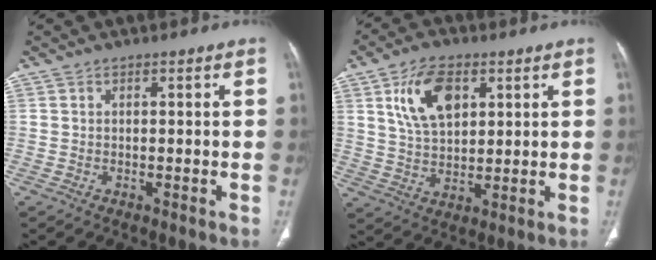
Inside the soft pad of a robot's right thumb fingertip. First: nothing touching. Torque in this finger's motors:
{"motor_torque": [-0.13, 0.37, 0.33, 0.10, 0.21]}